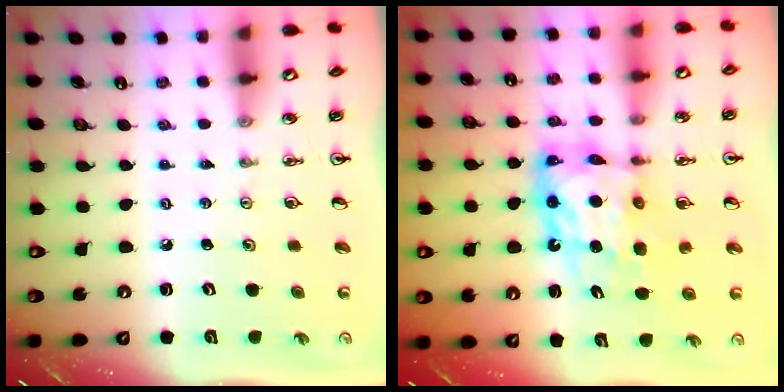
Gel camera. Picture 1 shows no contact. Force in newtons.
{"total": 11.8, "press": 11.8, "slide": 0.8}